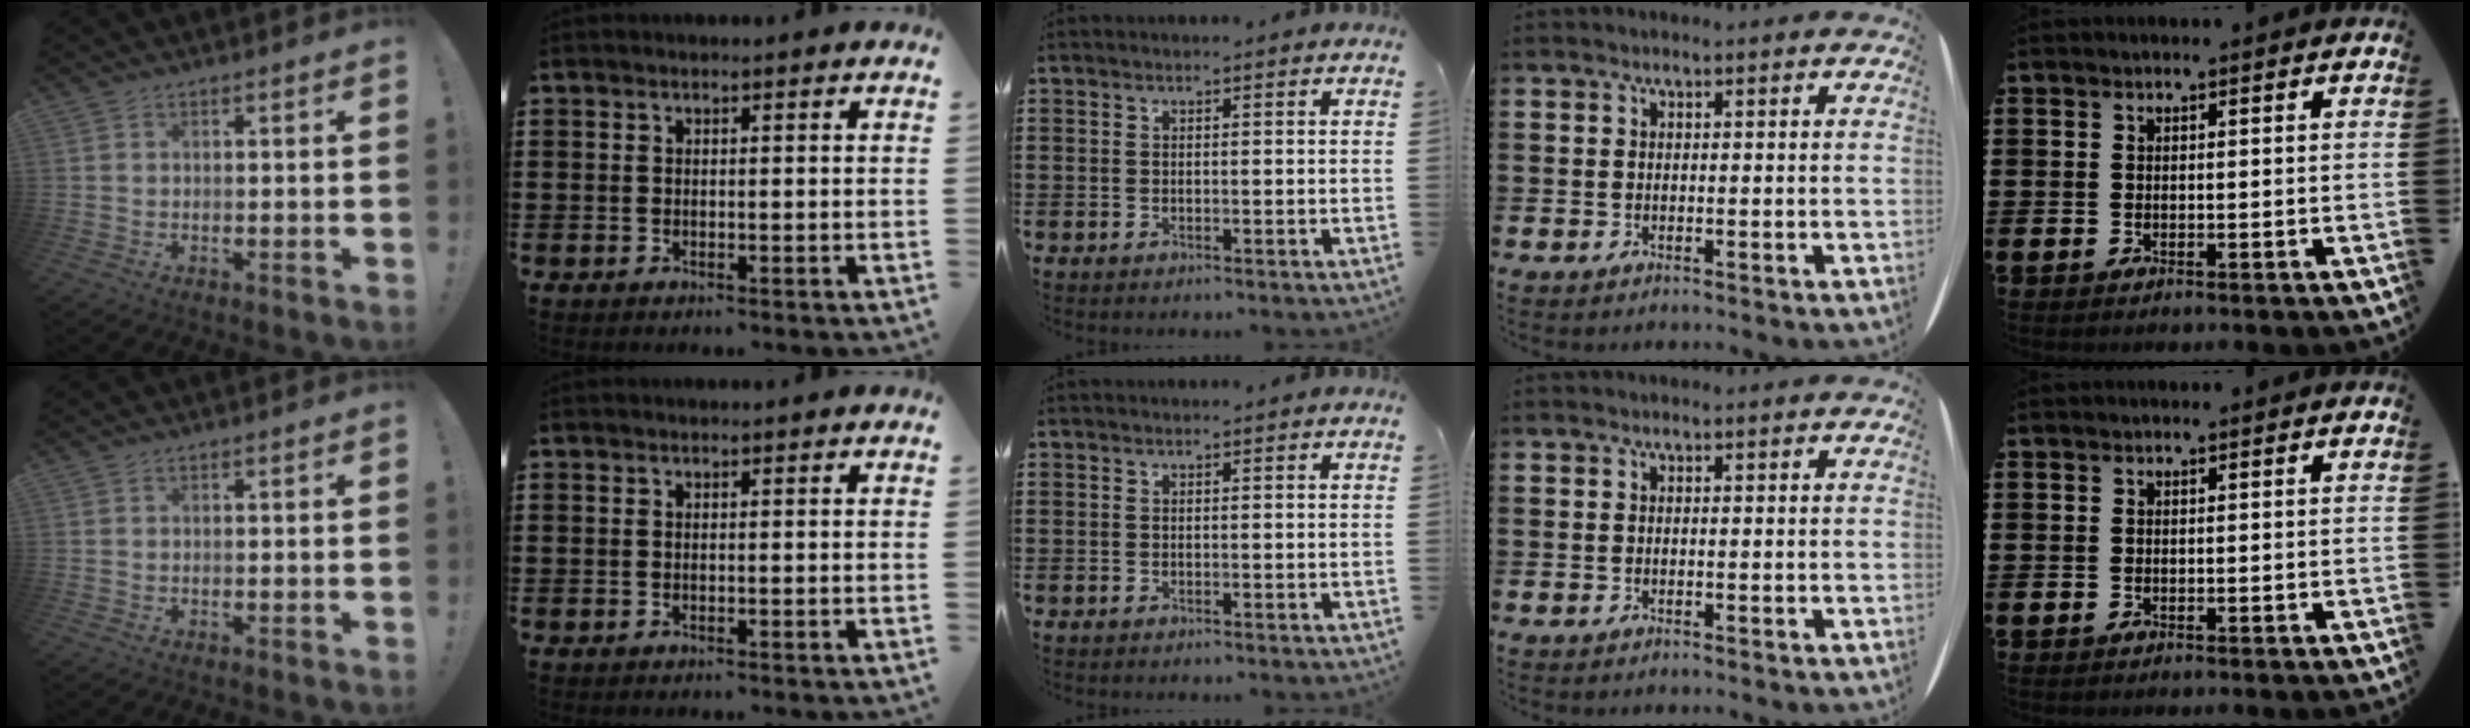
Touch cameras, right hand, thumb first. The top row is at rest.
{}